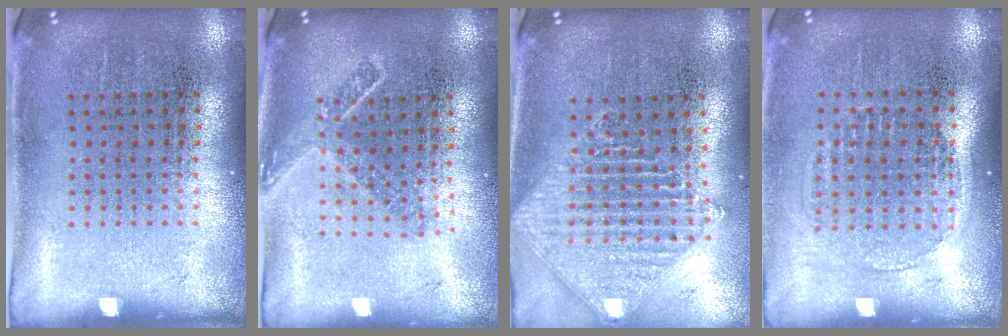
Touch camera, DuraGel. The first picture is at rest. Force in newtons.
{"total": 1.6, "press": 1.2, "slide": 1.1}
{"total": 1.5, "press": 1.3, "slide": 0.6}
{"total": 1.4, "press": 1.2, "slide": 0.6}